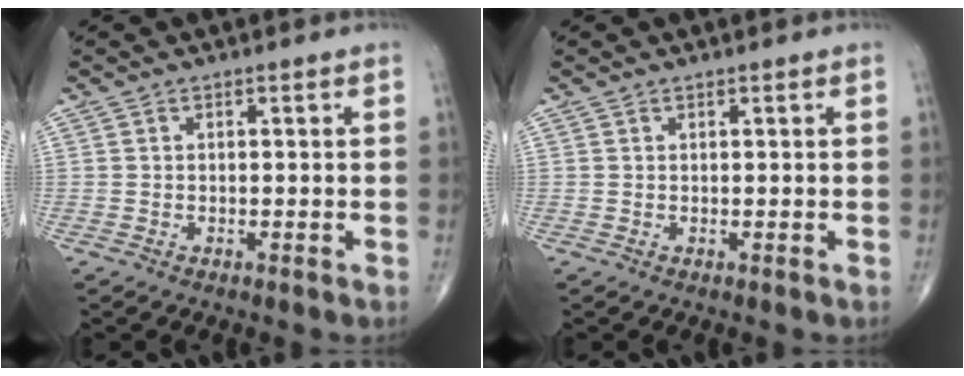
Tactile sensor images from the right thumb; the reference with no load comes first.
{"total": 0.0}